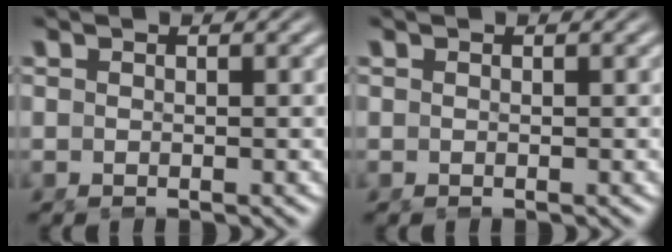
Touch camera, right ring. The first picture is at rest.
{"total": 0.0}